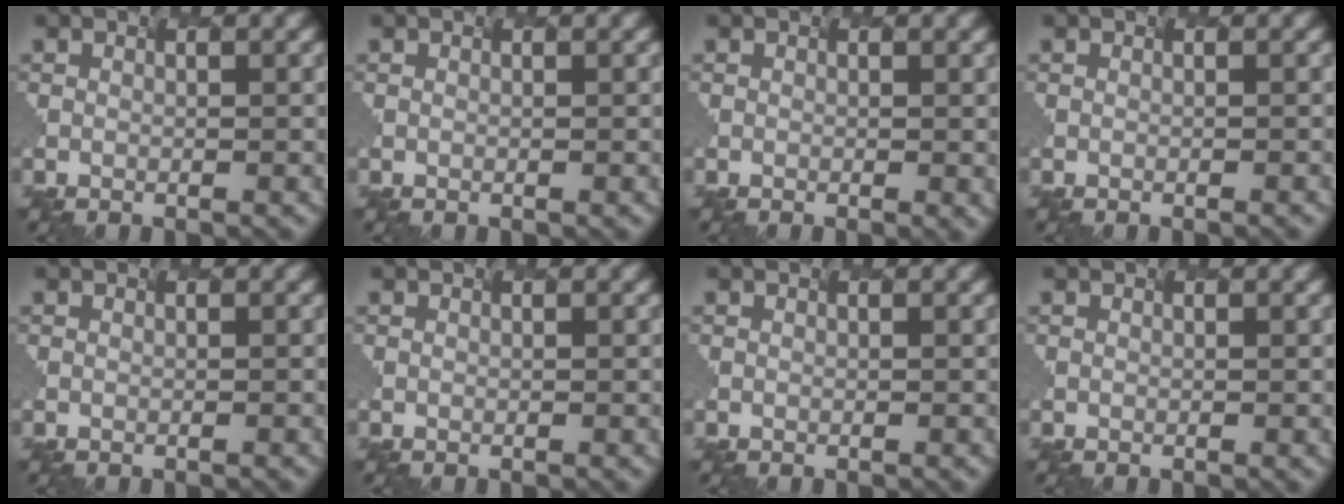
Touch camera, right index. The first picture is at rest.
{"total": 0.0}
{"total": 0.6, "force": [-0.2, 0.0, 0.6], "torque": [-0.006, -0.003, 0.001]}
{"total": 0.5, "force": [-0.2, 0.2, 0.4], "torque": [0.004, 0.006, -0.002]}
{"total": 0.0}
{"total": 0.0}
{"total": 0.0}
{"total": 0.0}